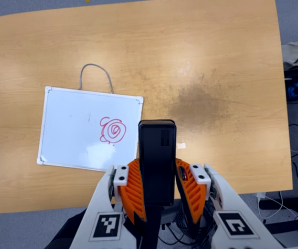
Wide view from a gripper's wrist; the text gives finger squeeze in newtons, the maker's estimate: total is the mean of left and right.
{"total": 4.9, "left": 3.5, "right": 6.4}